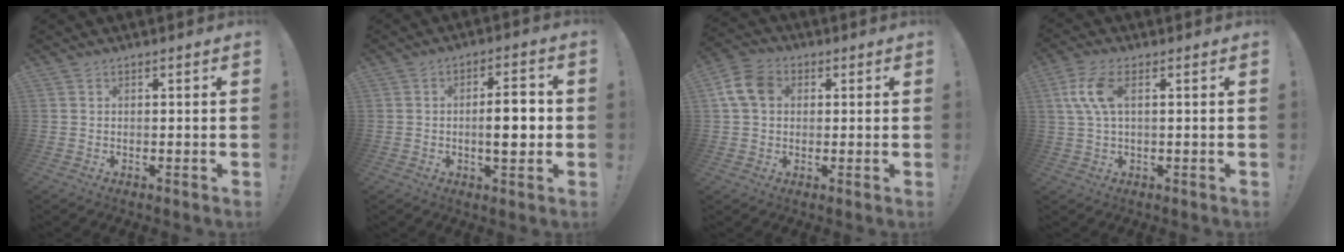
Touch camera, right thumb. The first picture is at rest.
{"total": 8.3, "force": [-1.0, 2.5, 7.8], "torque": [-0.106, 0.002, -0.022]}
{"total": 9.4, "force": [2.3, 7.1, 5.7], "torque": [-0.115, 0.012, 0.049]}
{"total": 8.1, "force": [1.5, 3.4, 7.2], "torque": [-0.141, 0.001, 0.031]}